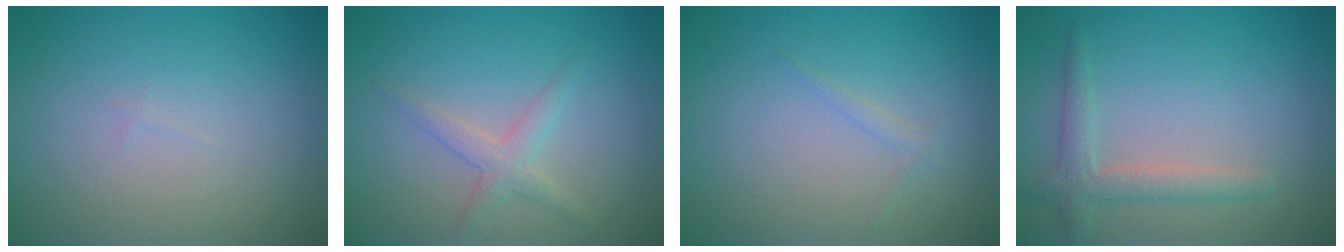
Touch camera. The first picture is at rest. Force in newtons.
{"total": 1.9, "press": 1.9, "slide": 0.1}
{"total": 0.8, "press": 0.8, "slide": 0.1}
{"total": 2.5, "press": 2.5, "slide": 0.3}